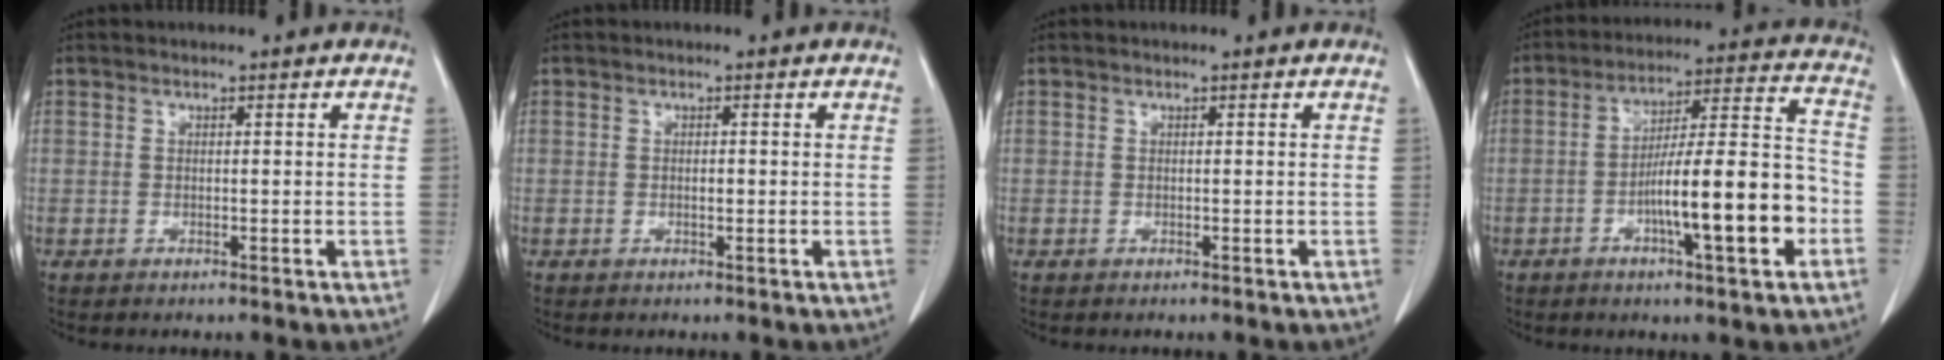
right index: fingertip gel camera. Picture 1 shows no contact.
{"total": 0.8, "force": [-0.1, 0.3, 0.7], "torque": [-0.013, 0.000, 0.000]}
{"total": 0.0}
{"total": 15.2, "force": [-4.8, 1.6, 14.3], "torque": [-0.229, 0.013, -0.074]}